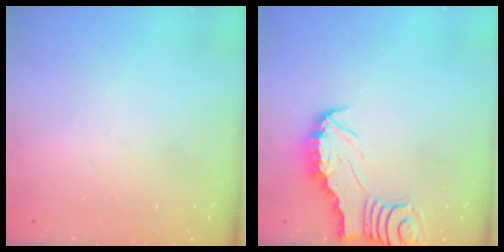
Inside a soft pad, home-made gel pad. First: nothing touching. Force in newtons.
{"total": 2.5, "press": 2.5, "slide": 0.2}